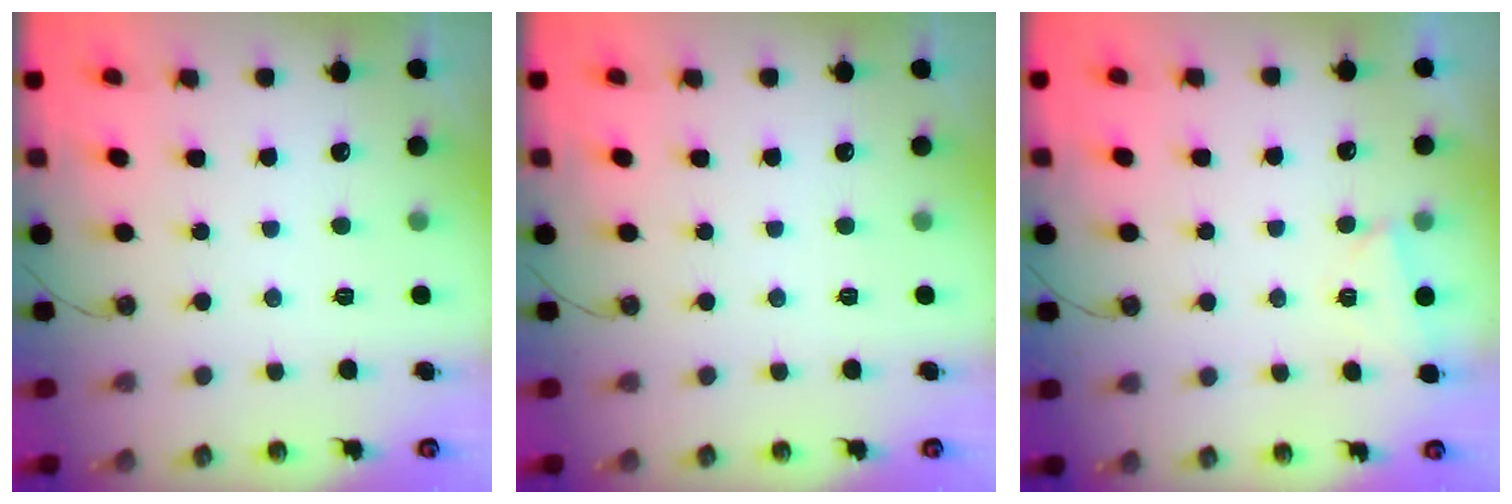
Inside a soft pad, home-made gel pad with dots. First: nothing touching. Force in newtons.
{"total": 0.0}
{"total": 2.8, "press": 2.1, "slide": 1.8}